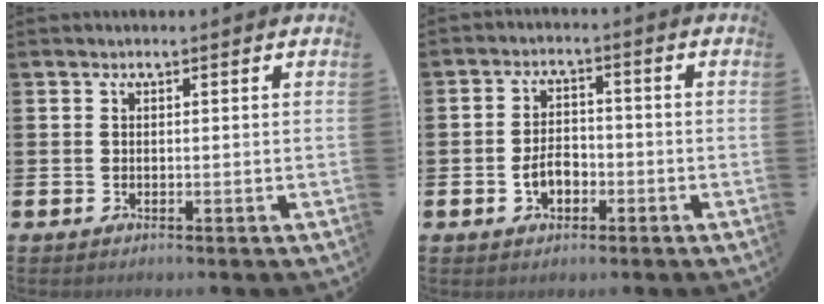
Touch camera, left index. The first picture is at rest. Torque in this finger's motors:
{"motor_torque": [0.36, 0.18, 0.49, 0.08]}